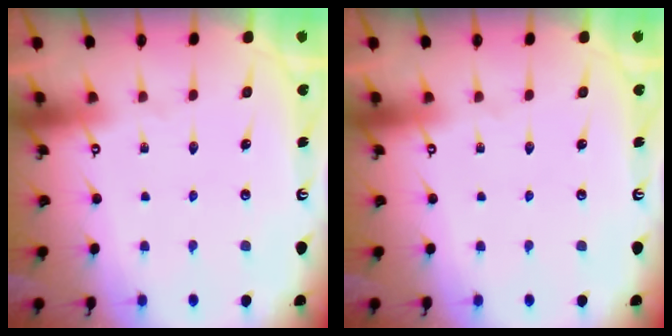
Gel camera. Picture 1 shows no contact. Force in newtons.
{"total": 0.0}